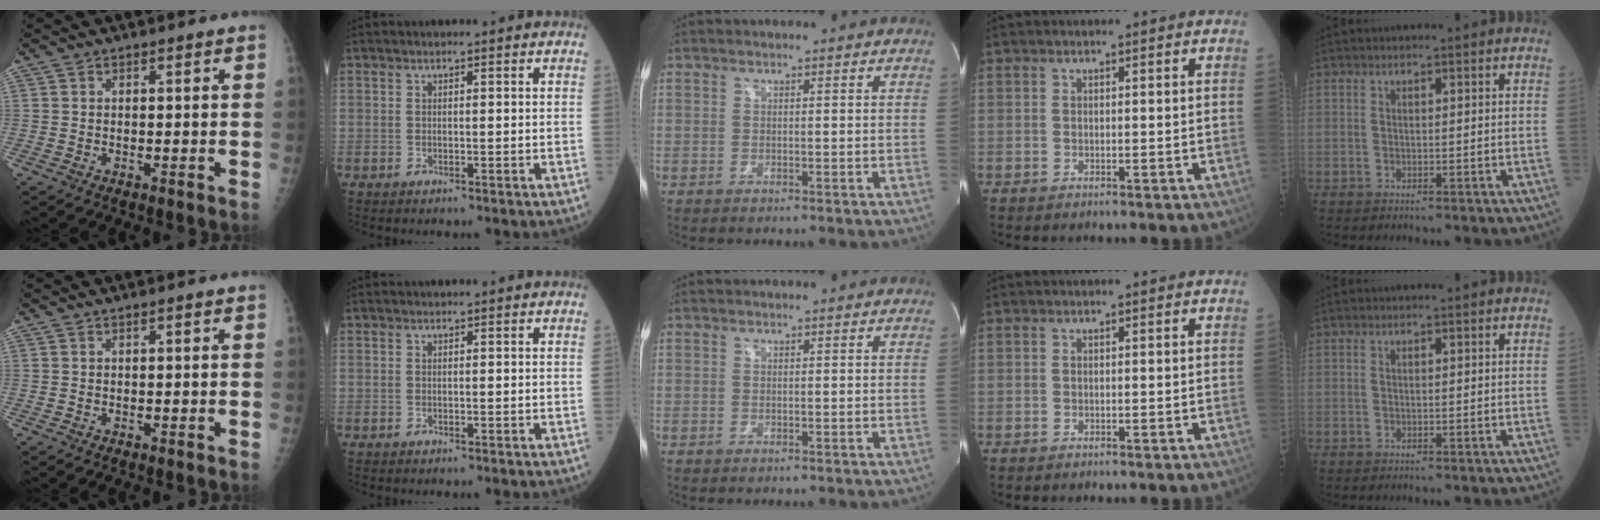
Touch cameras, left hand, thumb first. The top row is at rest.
{}